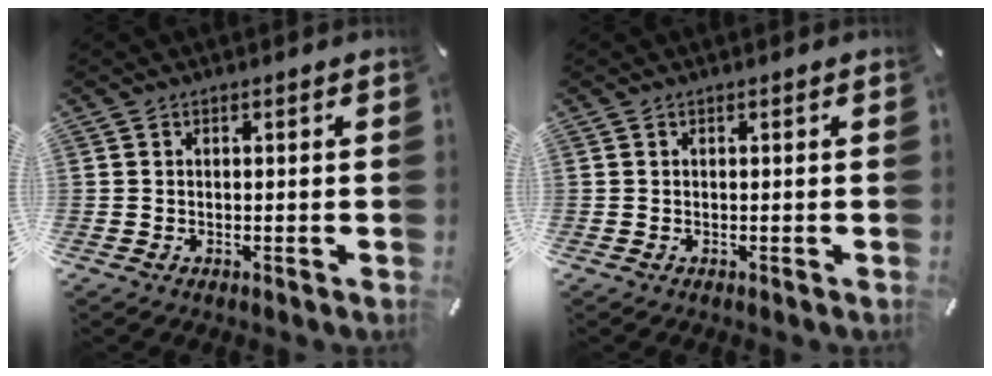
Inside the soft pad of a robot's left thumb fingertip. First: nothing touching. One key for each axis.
{"total": 0.0}